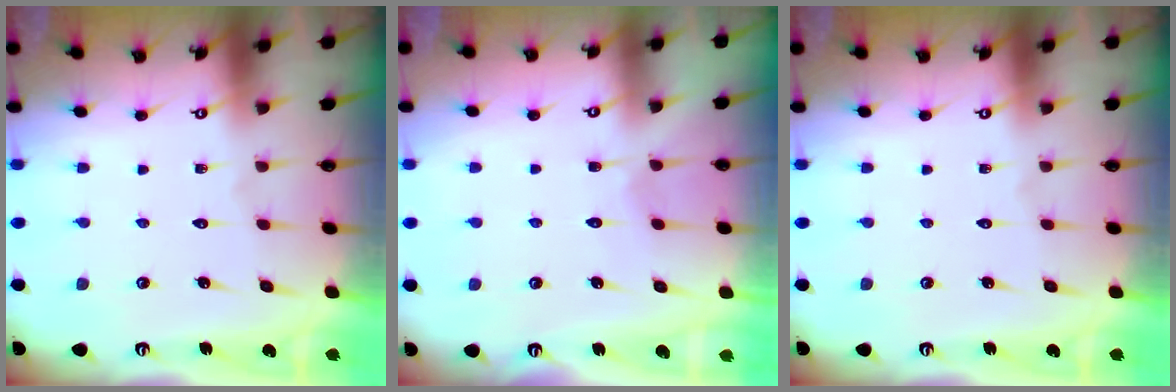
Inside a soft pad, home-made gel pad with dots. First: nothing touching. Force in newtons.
{"total": 3.4, "press": 3.3, "slide": 0.4}
{"total": 0.0}